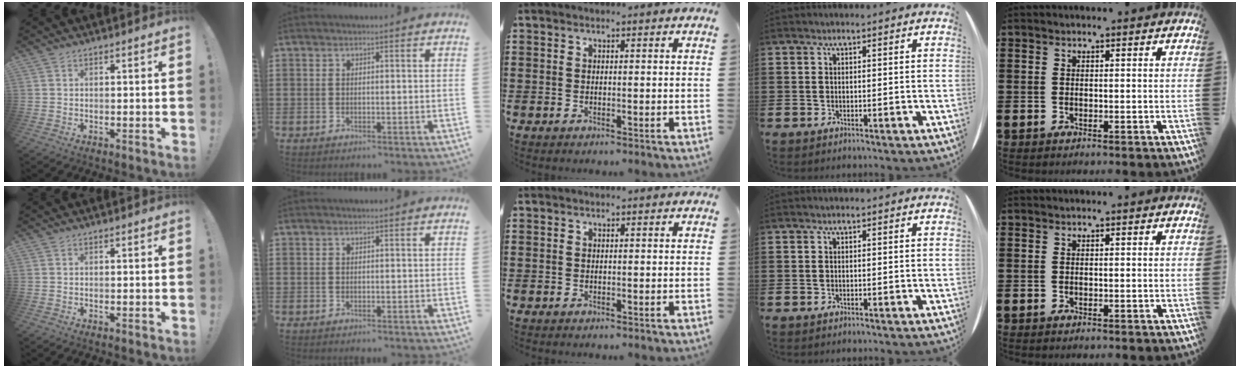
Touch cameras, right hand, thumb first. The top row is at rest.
{}